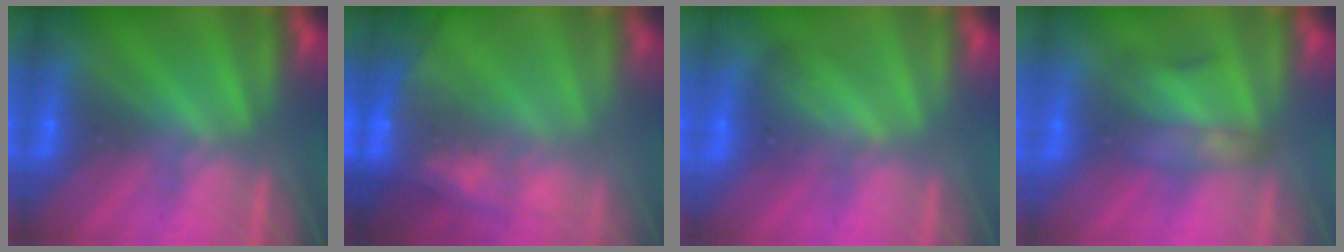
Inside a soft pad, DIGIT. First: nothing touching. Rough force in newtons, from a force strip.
{"total": 6.9}
{"total": 1.8}
{"total": 2.2}